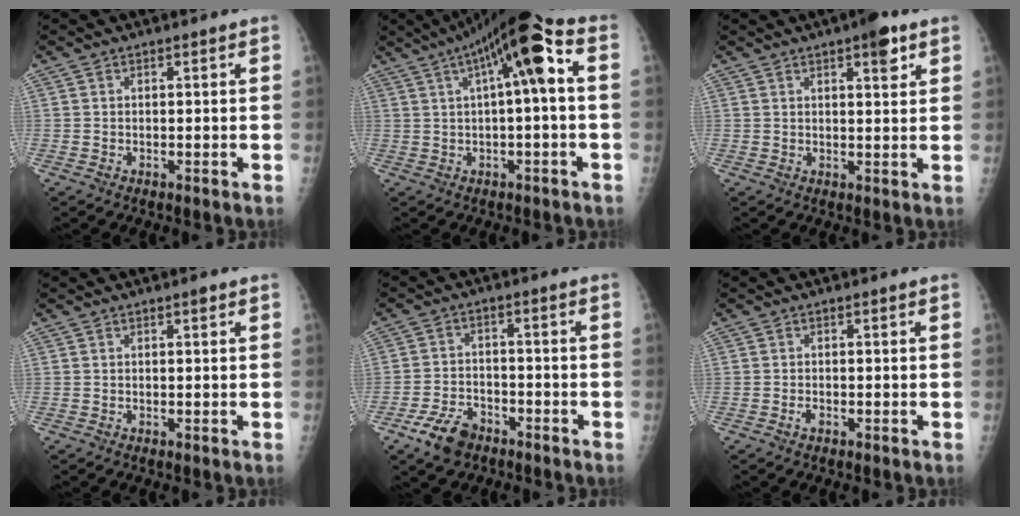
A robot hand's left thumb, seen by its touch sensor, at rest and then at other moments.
{"total": 12.4, "force": [2.7, 2.6, 11.8], "torque": [-0.192, 0.048, 0.038]}
{"total": 4.9, "force": [2.8, 1.5, 3.7], "torque": [-0.040, -0.011, 0.034]}
{"total": 0.7, "force": [0.4, 0.2, 0.5], "torque": [-0.007, 0.000, 0.004]}
{"total": 7.1, "force": [-4.7, 4.2, 3.3], "torque": [-0.055, 0.022, -0.084]}
{"total": 1.0, "force": [-0.6, 0.5, 0.6], "torque": [-0.012, 0.003, -0.012]}